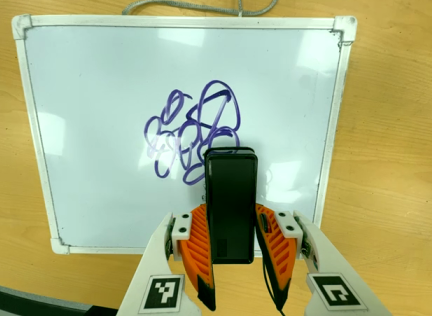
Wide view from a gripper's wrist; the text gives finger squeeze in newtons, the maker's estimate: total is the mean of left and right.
{"total": 4.8, "left": 3.2, "right": 6.3}